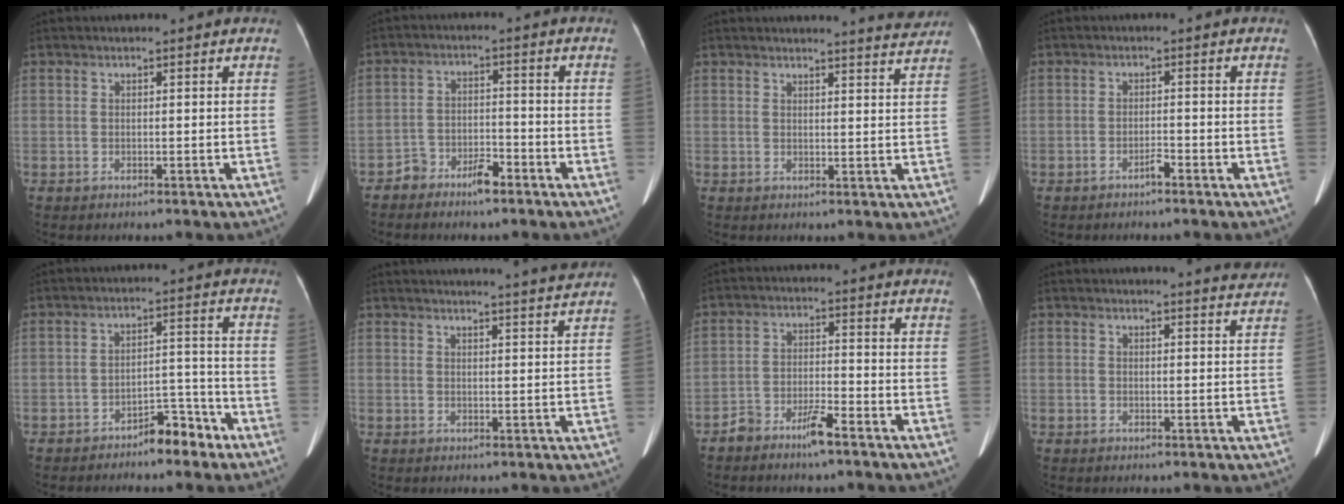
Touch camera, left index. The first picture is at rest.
{"total": 4.2, "force": [-3.4, 1.7, 1.9], "torque": [-0.034, 0.013, -0.058]}
{"total": 4.3, "force": [4.3, -0.6, 0.5], "torque": [-0.013, -0.018, 0.039]}
{"total": 1.5, "force": [-1.3, 0.2, 0.8], "torque": [-0.014, 0.001, -0.021]}
{"total": 5.6, "force": [-4.3, 2.0, 2.9], "torque": [-0.038, 0.022, -0.066]}
{"total": 8.5, "force": [8.1, -1.4, 2.2], "torque": [-0.028, -0.011, 0.089]}
{"total": 4.8, "force": [-3.8, 0.8, 2.9], "torque": [-0.062, 0.006, -0.070]}
{"total": 3.0, "force": [2.9, -0.3, 0.3], "torque": [-0.007, -0.015, 0.022]}